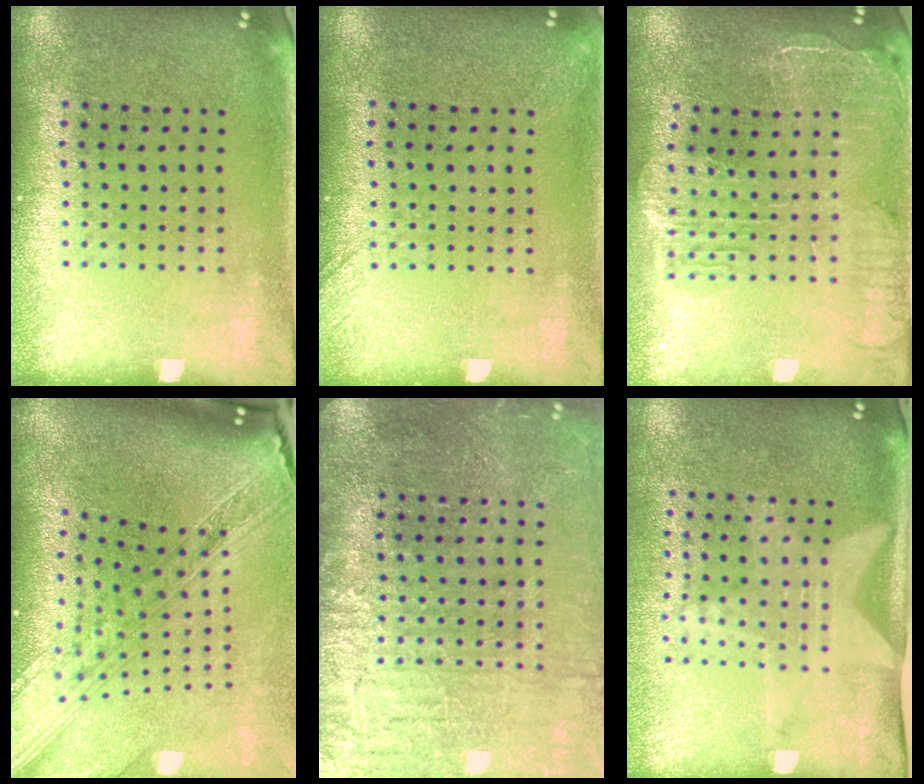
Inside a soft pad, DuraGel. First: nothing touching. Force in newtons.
{"total": 1.4, "press": 1.3, "slide": 0.3}
{"total": 2.5, "press": 2.2, "slide": 1.2}
{"total": 3.9, "press": 2.8, "slide": 2.6}
{"total": 3.6, "press": 3.4, "slide": 1.3}
{"total": 2.0, "press": 1.5, "slide": 1.3}